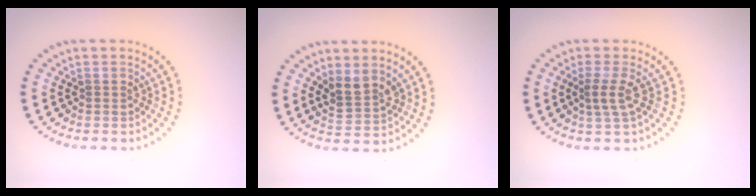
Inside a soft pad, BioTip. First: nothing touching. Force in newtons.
{"total": 2.8, "press": 2.5, "slide": 1.2}
{"total": 1.9, "press": 1.4, "slide": 1.2}